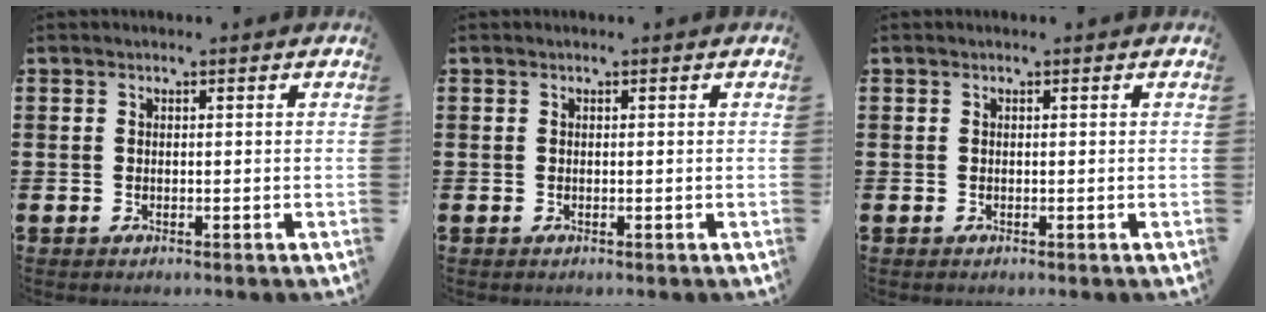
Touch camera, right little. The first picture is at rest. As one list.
[{"total": 0.0}, {"total": 0.0}]